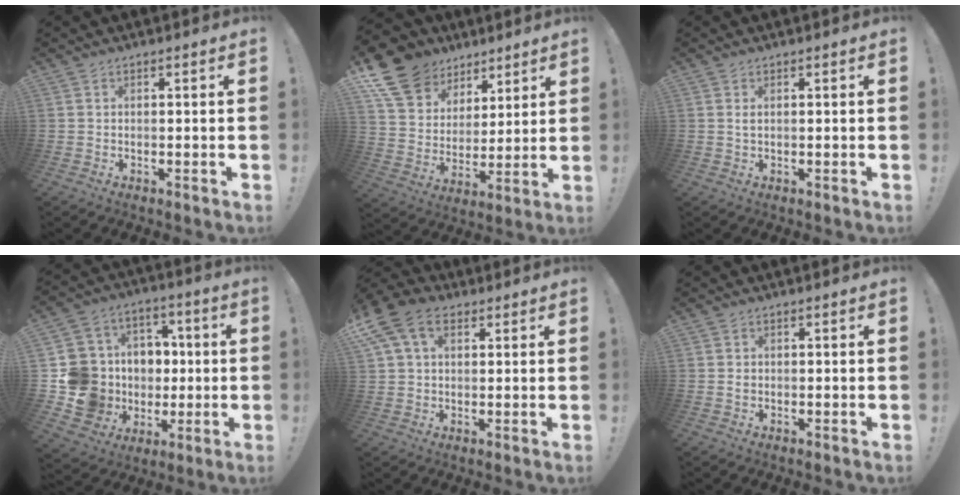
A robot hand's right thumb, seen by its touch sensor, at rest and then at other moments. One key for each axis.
{"total": 15.7, "fx": 10.2, "fy": 10.5, "fz": 5.8, "tx": -0.096, "ty": -0.065, "tz": 0.198}
{"total": 1.0, "fx": 0.1, "fy": 0.3, "fz": 1.0, "tx": -0.016, "ty": 0.000, "tz": 0.000}
{"total": 17.8, "fx": -1.3, "fy": 16.7, "fz": 6.1, "tx": -0.108, "ty": 0.013, "tz": 0.028}
{"total": 12.0, "fx": 5.1, "fy": 7.9, "fz": 7.5, "tx": -0.133, "ty": -0.009, "tz": 0.098}
{"total": 0.7, "fx": -0.2, "fy": 0.6, "fz": 0.3, "tx": 0.001, "ty": -0.001, "tz": -0.004}